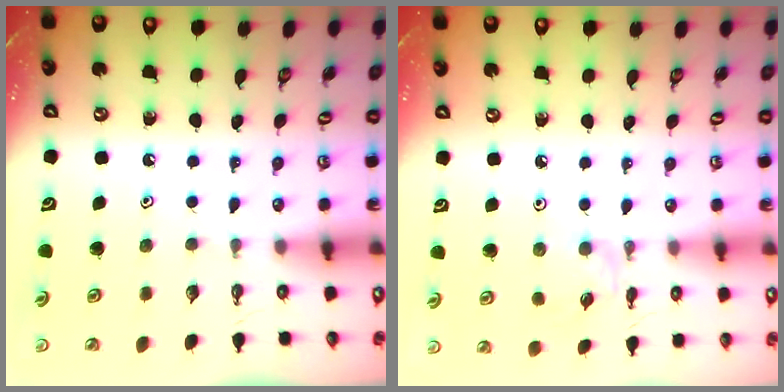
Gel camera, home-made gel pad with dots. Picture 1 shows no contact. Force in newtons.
{"total": 1.5, "press": 1.4, "slide": 0.4}